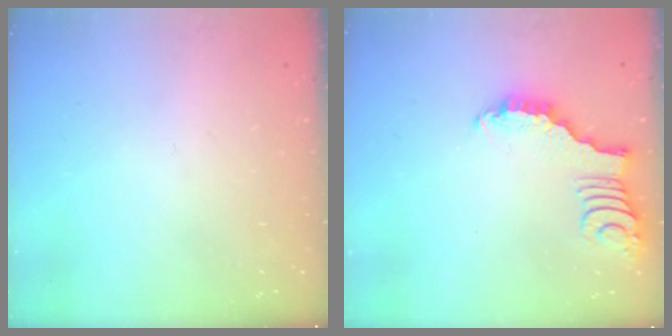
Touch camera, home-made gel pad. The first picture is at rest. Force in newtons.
{"total": 3.3, "press": 3.2, "slide": 0.6}